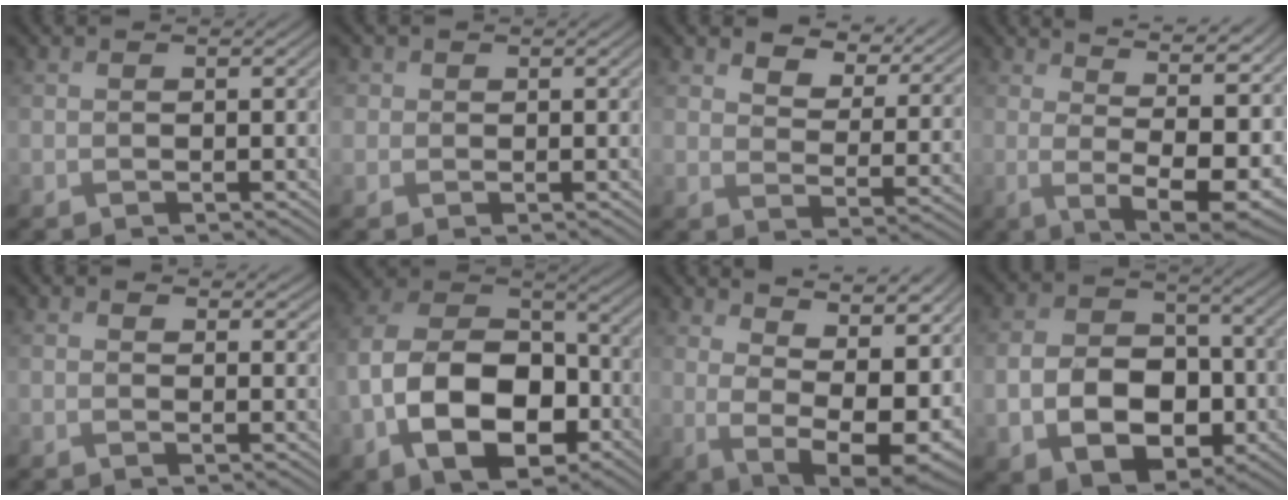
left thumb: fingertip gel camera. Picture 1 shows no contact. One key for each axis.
{"total": 1.3, "fx": 0.1, "fy": 1.3, "fz": 0.1, "tx": 0.000, "ty": -0.001, "tz": -0.002}
{"total": 6.6, "fx": 4.6, "fy": 3.2, "fz": 3.4, "tx": -0.066, "ty": 0.001, "tz": 0.070}
{"total": 12.4, "fx": 4.9, "fy": 3.8, "fz": 10.7, "tx": -0.140, "ty": 0.014, "tz": 0.064}
{"total": 2.6, "fx": 2.1, "fy": 1.0, "fz": 1.1, "tx": -0.011, "ty": -0.002, "tz": 0.034}
{"total": 14.1, "fx": -5.0, "fy": 9.0, "fz": 9.7, "tx": -0.199, "ty": -0.019, "tz": -0.106}
{"total": 13.7, "fx": 6.2, "fy": 6.0, "fz": 10.7, "tx": -0.152, "ty": 0.002, "tz": 0.093}
{"total": 9.6, "fx": -2.8, "fy": 7.1, "fz": 5.9, "tx": -0.118, "ty": -0.020, "tz": -0.062}